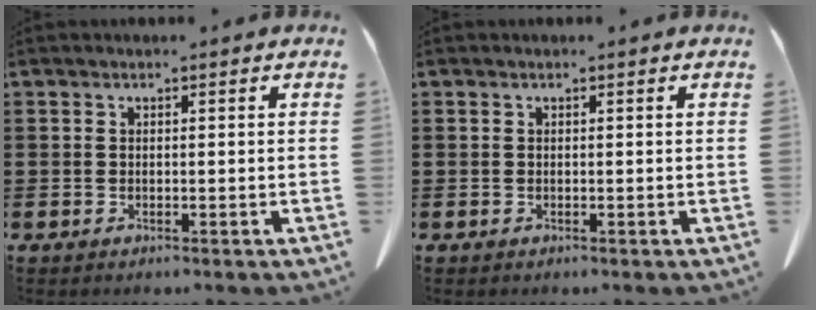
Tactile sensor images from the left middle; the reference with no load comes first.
{"total": 0.0}